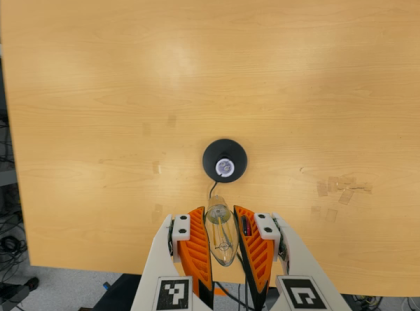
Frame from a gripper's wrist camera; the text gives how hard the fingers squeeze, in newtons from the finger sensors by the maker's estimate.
{"total": 20.3, "left": 22.1, "right": 18.5}